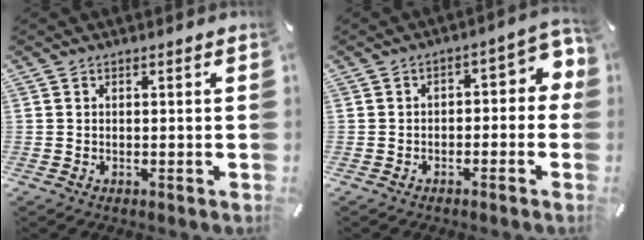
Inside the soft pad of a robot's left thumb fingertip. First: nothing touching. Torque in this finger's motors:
{"motor_torque": [-0.08, -0.02, 0.31, 0.33, 0.09]}